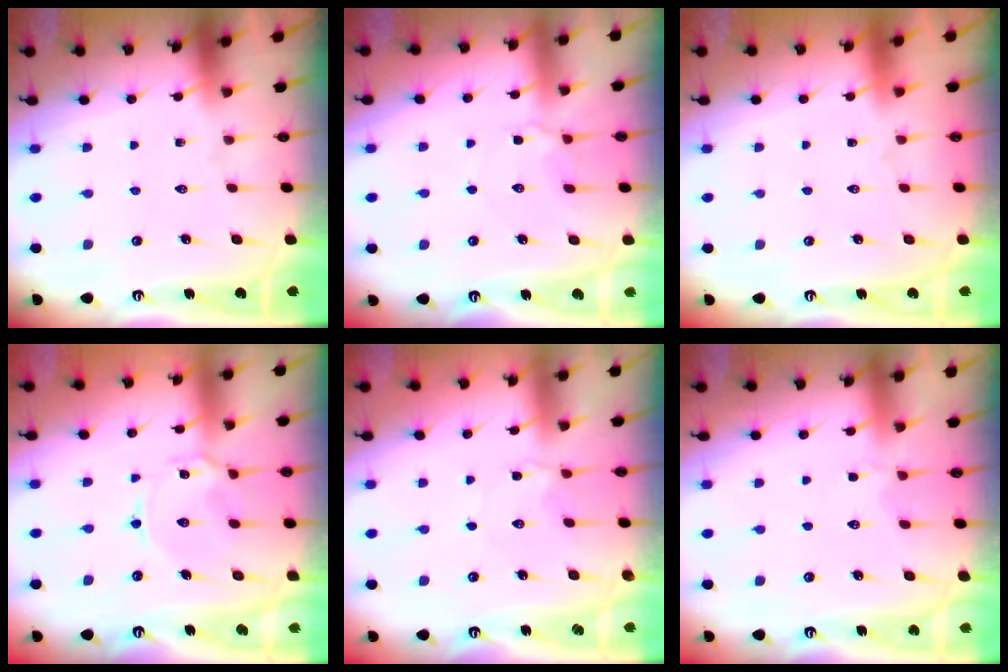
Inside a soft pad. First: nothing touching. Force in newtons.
{"total": 3.6, "press": 3.6, "slide": 0.7}
{"total": 1.6, "press": 1.6, "slide": 0.1}
{"total": 3.7, "press": 3.6, "slide": 0.4}
{"total": 2.1, "press": 2.1, "slide": 0.2}
{"total": 2.6, "press": 2.4, "slide": 1.2}